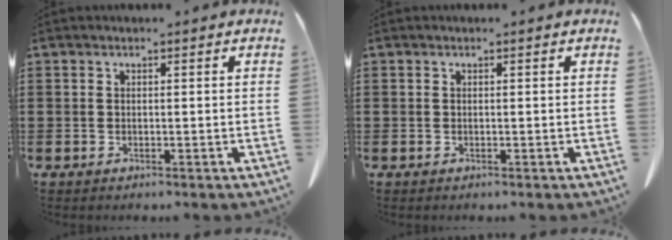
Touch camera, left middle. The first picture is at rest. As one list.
[{"total": 0.0}]